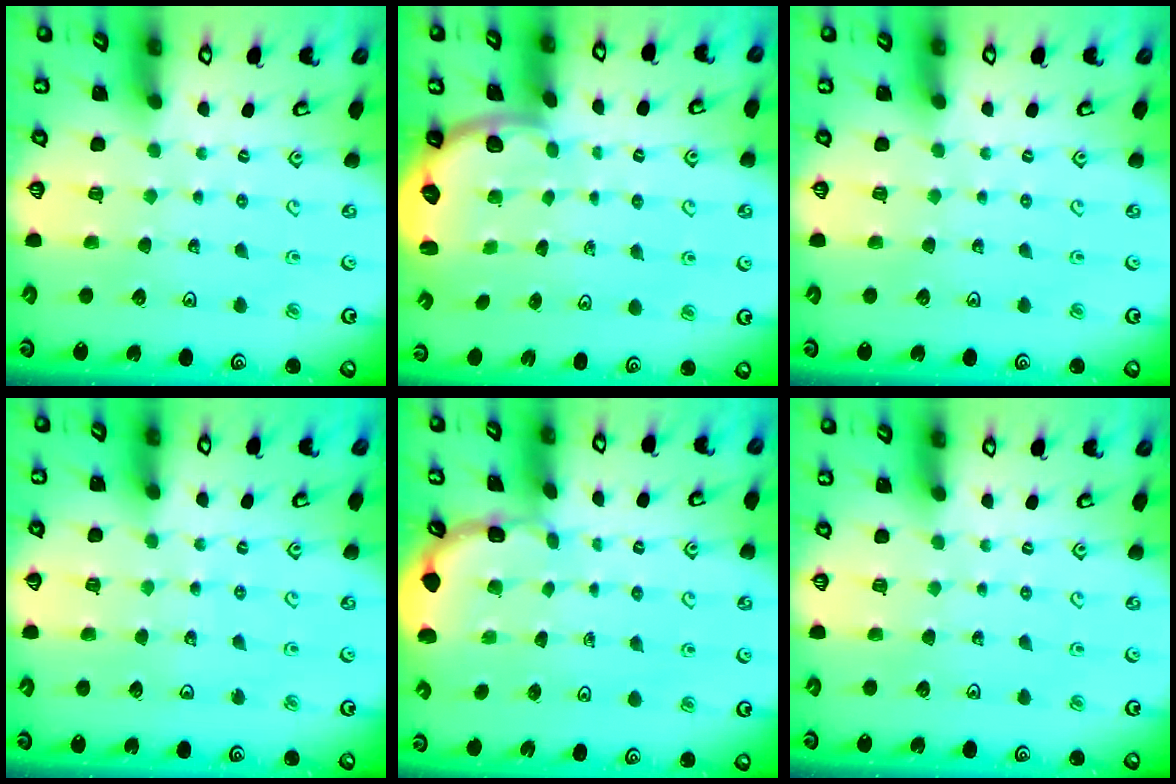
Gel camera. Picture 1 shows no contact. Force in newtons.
{"total": 2.6, "press": 2.2, "slide": 1.3}
{"total": 0.0}
{"total": 3.1, "press": 3.1, "slide": 0.2}
{"total": 1.7, "press": 1.7, "slide": 0.2}
{"total": 0.0}